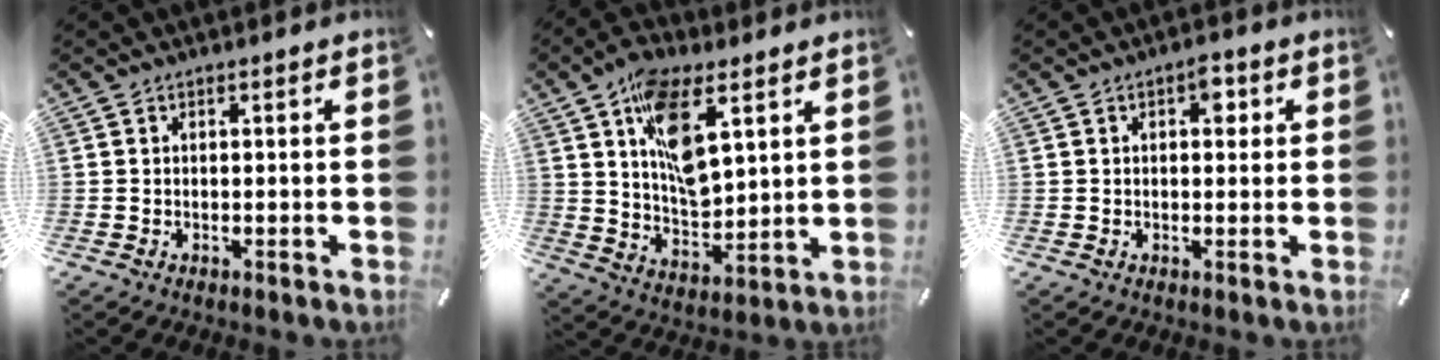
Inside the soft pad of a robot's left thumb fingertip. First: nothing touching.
{"total": 14.7, "force": [7.0, 7.8, 10.3], "torque": [-0.179, -0.017, 0.124]}
{"total": 3.8, "force": [1.1, 2.2, 2.9], "torque": [-0.030, -0.004, 0.010]}